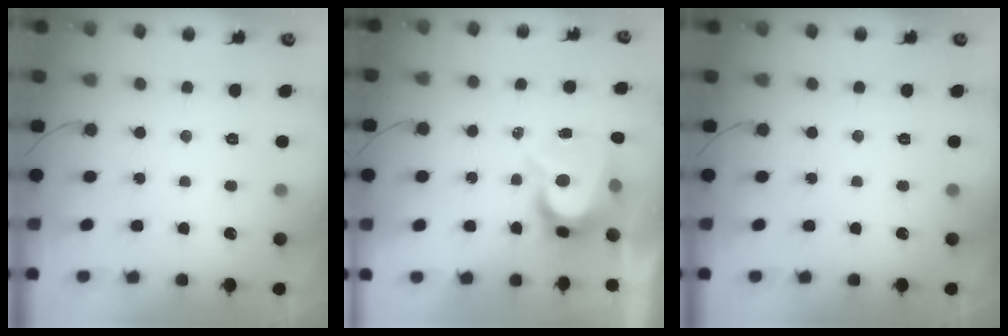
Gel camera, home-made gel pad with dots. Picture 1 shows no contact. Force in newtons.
{"total": 8.0, "press": 8.0, "slide": 0.6}
{"total": 0.0}